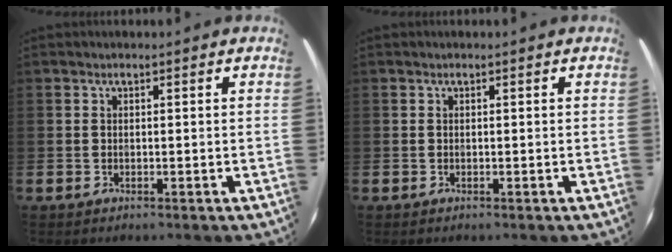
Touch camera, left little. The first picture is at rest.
{"total": 0.0}